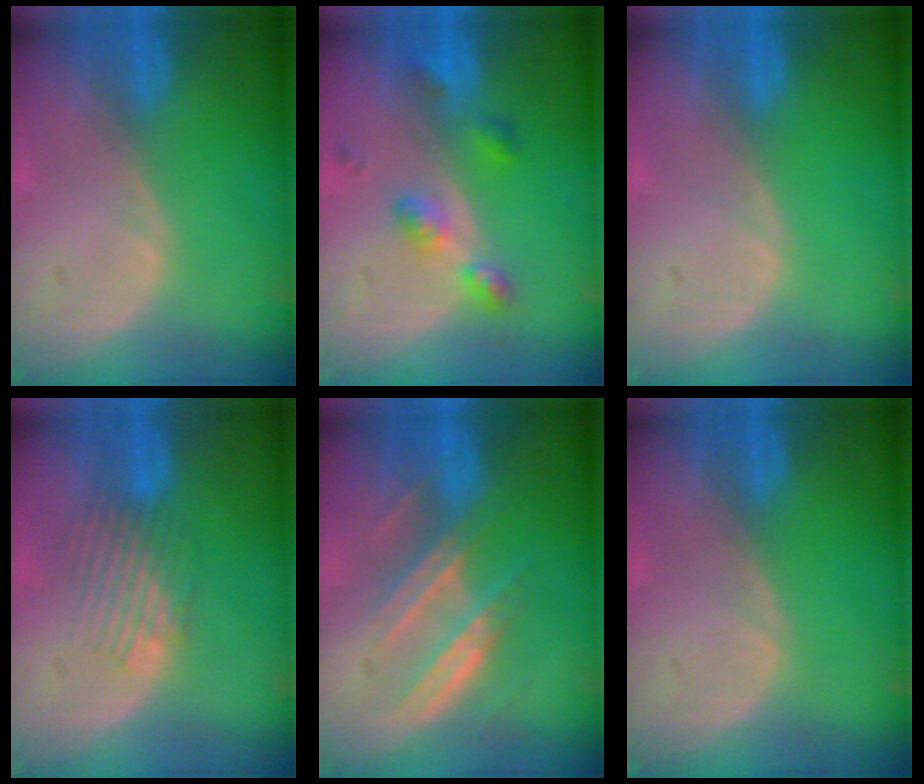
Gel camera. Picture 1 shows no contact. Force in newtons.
{"total": 4.7, "press": 4.7, "slide": 0.2}
{"total": 0.0}
{"total": 4.5, "press": 4.1, "slide": 1.9}
{"total": 7.2, "press": 7.0, "slide": 1.7}
{"total": 0.0}